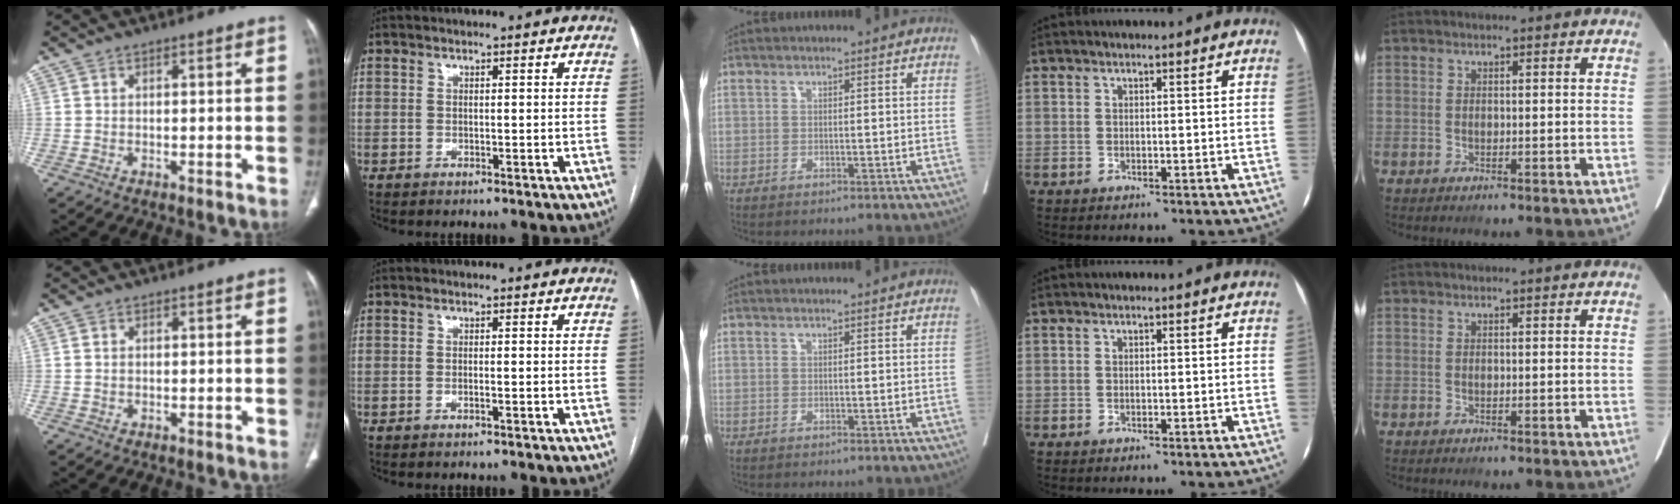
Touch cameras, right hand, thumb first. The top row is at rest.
{"thumb": {"total": 0.5, "force": [0.1, 0.4, 0.3], "torque": [-0.008, 0.001, 0.003]}, "index": {"total": 0.6, "force": [-0.3, 0.0, 0.5], "torque": [-0.011, 0.001, -0.004]}}